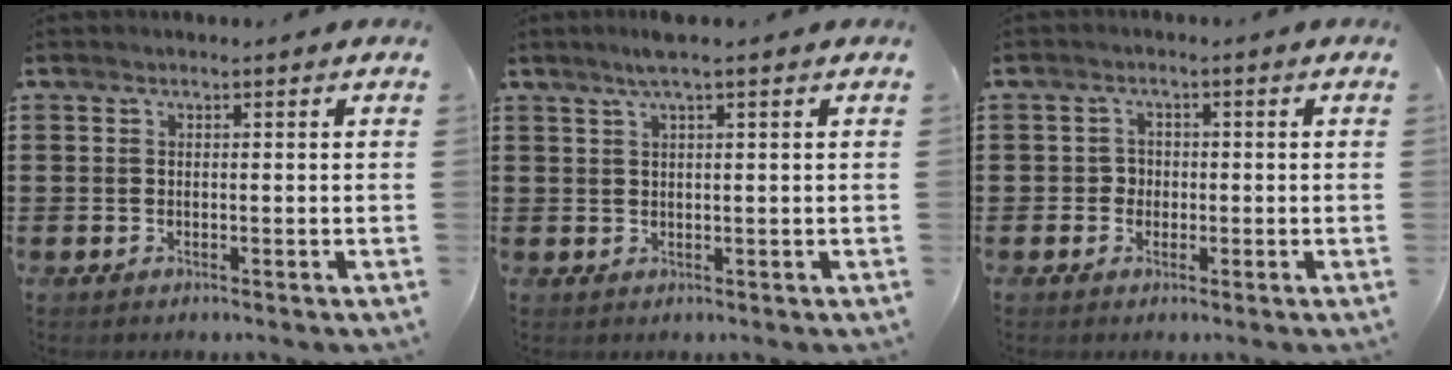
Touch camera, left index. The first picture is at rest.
{"total": 2.4, "force": [1.4, -0.2, 2.0], "torque": [-0.039, 0.001, 0.025]}
{"total": 2.0, "force": [-0.4, 1.9, 0.5], "torque": [-0.018, 0.006, -0.012]}